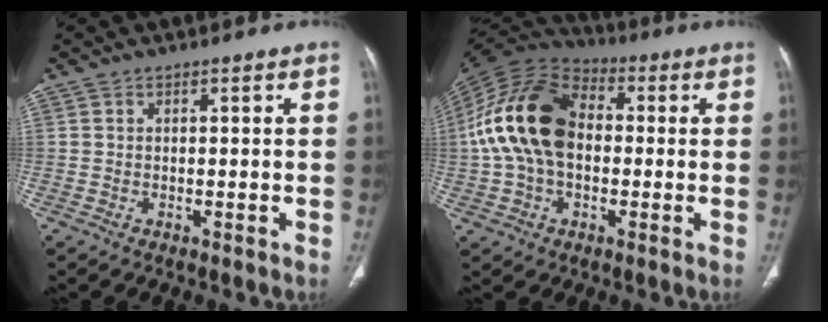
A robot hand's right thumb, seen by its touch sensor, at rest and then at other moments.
{"total": 18.1, "force": [0.3, 12.1, 13.4], "torque": [-0.255, 0.033, -0.003]}